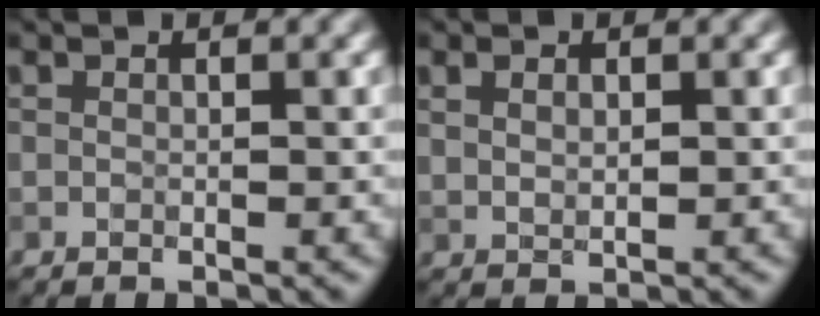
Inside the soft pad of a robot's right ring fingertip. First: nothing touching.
{"total": 1.5, "force": [0.6, 0.8, 1.1], "torque": [-0.021, 0.000, 0.016]}